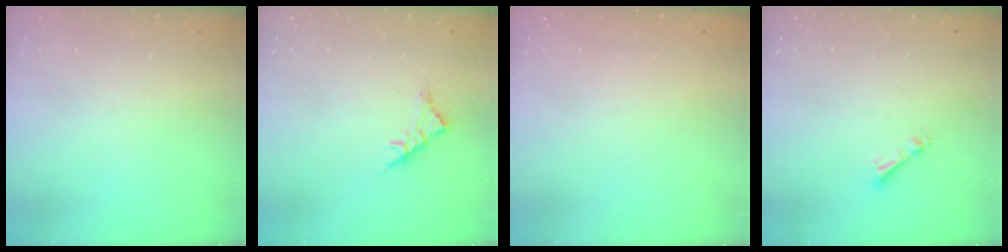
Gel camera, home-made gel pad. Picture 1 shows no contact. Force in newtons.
{"total": 3.5, "press": 3.4, "slide": 1.0}
{"total": 1.3, "press": 1.3, "slide": 0.2}
{"total": 3.2, "press": 3.2, "slide": 0.3}